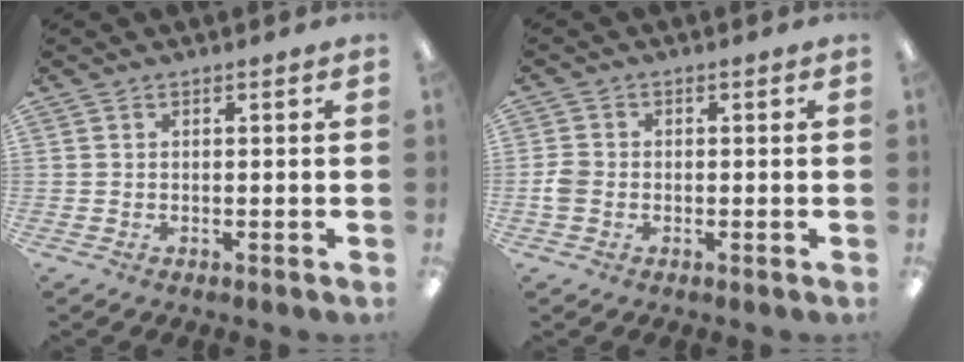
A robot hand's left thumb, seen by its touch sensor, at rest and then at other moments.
{"total": 3.2, "force": [-0.9, 2.6, 1.7], "torque": [-0.027, 0.008, -0.016]}